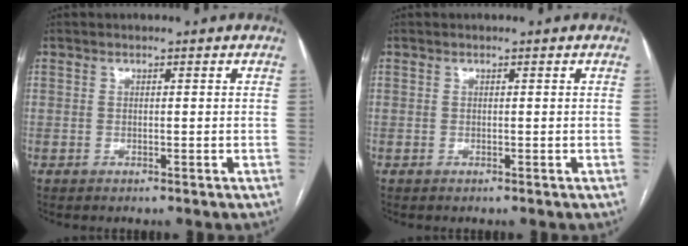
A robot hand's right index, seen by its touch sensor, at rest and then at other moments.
{"total": 0.0}